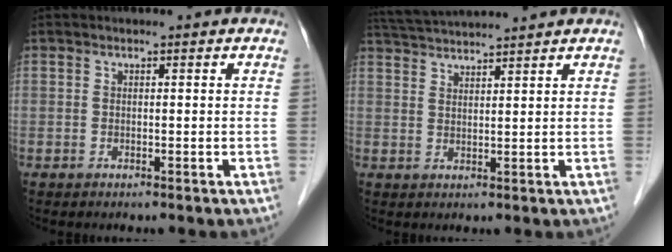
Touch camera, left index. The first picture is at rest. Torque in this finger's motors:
{"motor_torque": [-0.43, -0.97, 0.60, 0.16]}